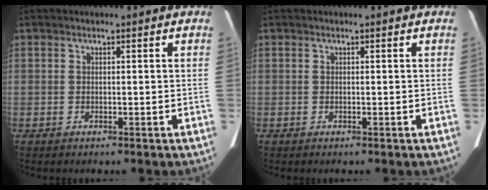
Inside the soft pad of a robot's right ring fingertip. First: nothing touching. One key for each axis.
{"total": 0.0}